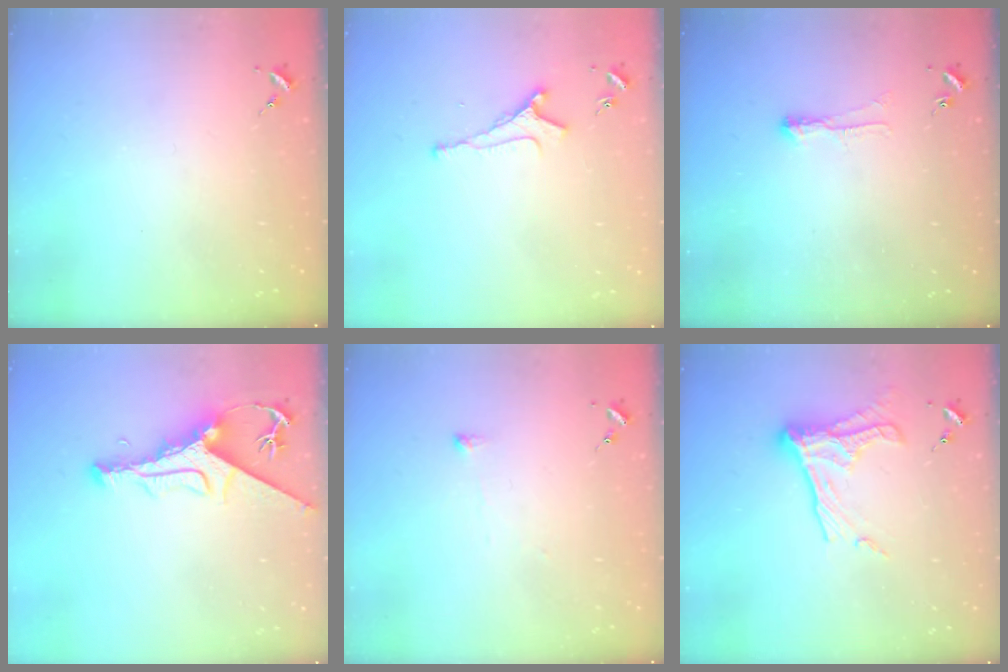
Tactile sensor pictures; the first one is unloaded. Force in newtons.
{"total": 4.7, "press": 4.7, "slide": 0.8}
{"total": 4.6, "press": 4.5, "slide": 0.7}
{"total": 11.0, "press": 10.9, "slide": 1.4}
{"total": 2.7, "press": 2.6, "slide": 0.5}
{"total": 13.4, "press": 13.3, "slide": 0.9}